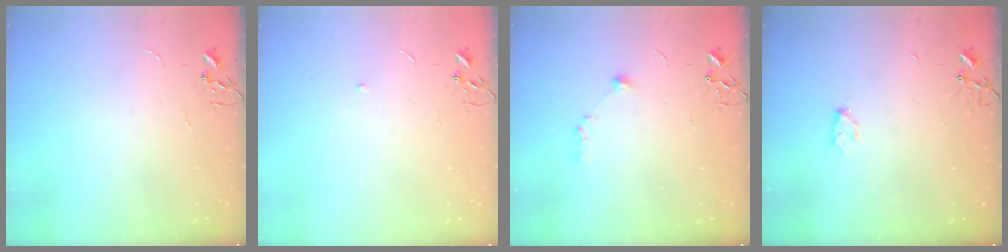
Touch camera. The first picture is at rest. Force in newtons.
{"total": 4.0, "press": 3.9, "slide": 0.9}
{"total": 6.6, "press": 6.6, "slide": 0.8}
{"total": 4.0, "press": 3.9, "slide": 0.5}